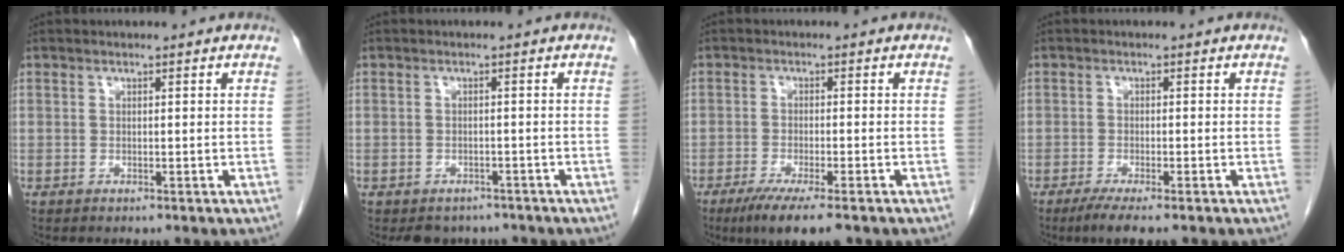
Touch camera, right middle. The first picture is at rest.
{"total": 4.5, "force": [-3.7, 2.4, 0.4], "torque": [0.005, 0.005, -0.048]}
{"total": 7.9, "force": [-5.5, 0.9, 5.6], "torque": [-0.086, -0.018, -0.084]}
{"total": 4.5, "force": [-3.2, 0.5, 3.2], "torque": [-0.053, -0.012, -0.051]}